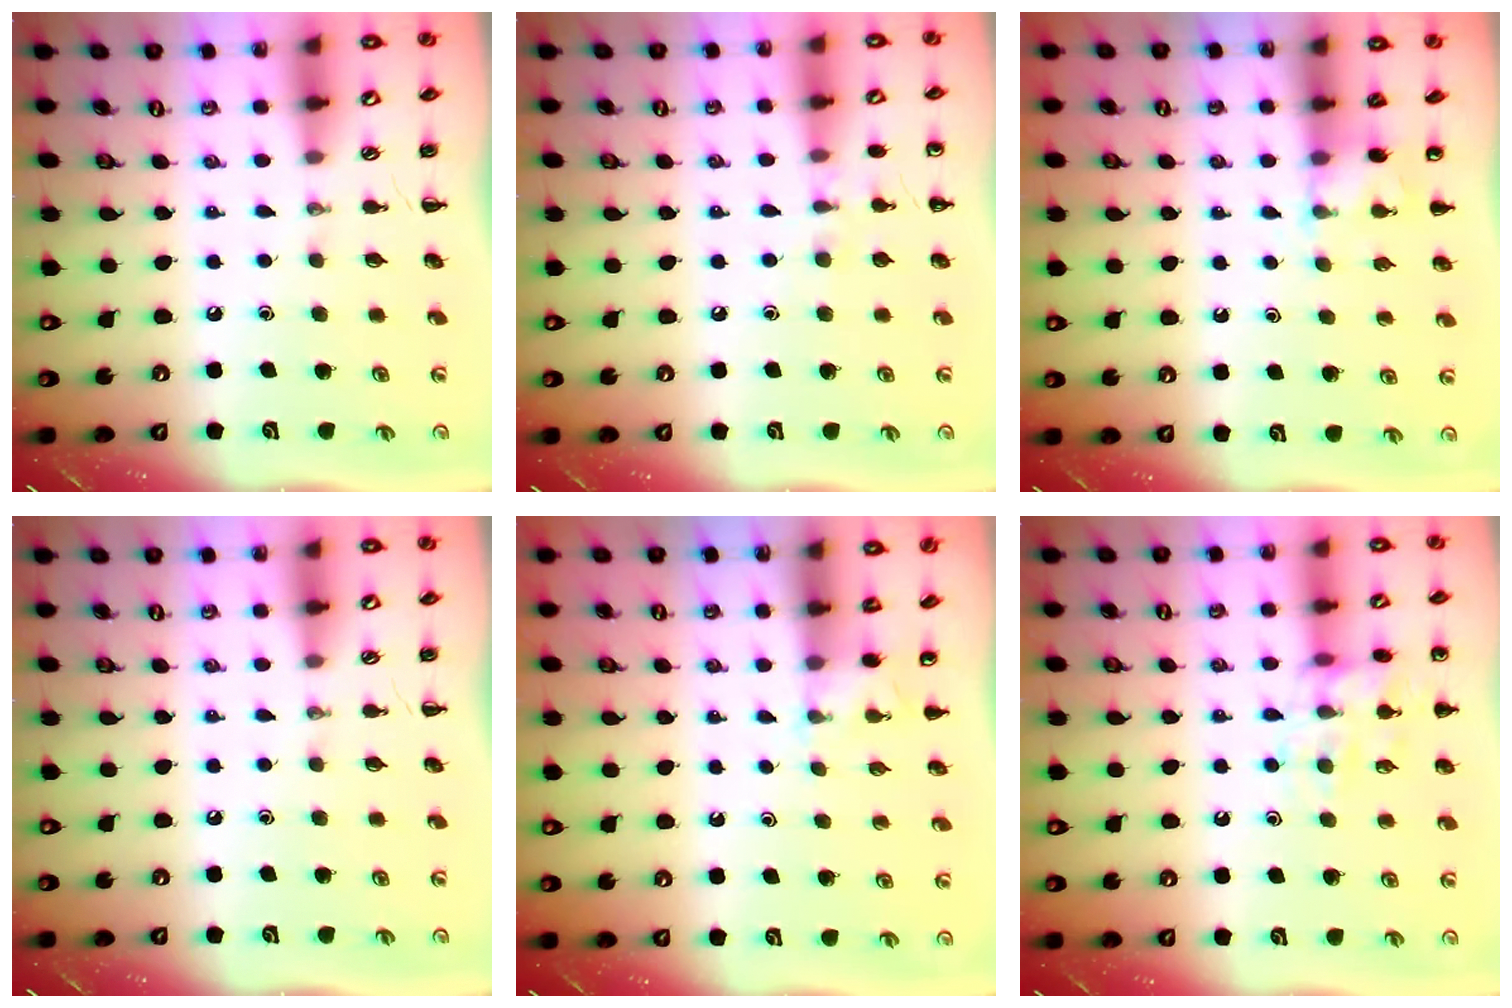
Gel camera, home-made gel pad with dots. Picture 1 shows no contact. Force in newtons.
{"total": 5.5, "press": 5.3, "slide": 1.5}
{"total": 5.5, "press": 5.2, "slide": 1.8}
{"total": 0.0}
{"total": 2.6, "press": 2.4, "slide": 1.0}
{"total": 14.3, "press": 14.2, "slide": 1.8}